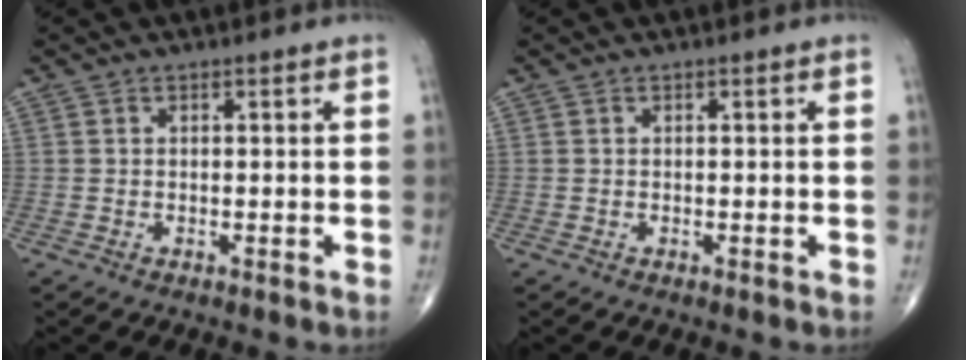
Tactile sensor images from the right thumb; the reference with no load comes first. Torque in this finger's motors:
{"motor_torque": [0.01, 0.01, -0.05, 0.05, 0.00]}